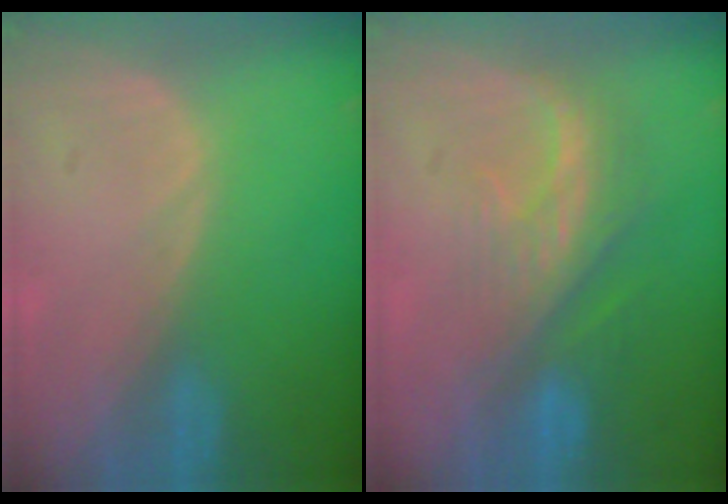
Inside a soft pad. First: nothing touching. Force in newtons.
{"total": 8.1, "press": 7.3, "slide": 3.4}